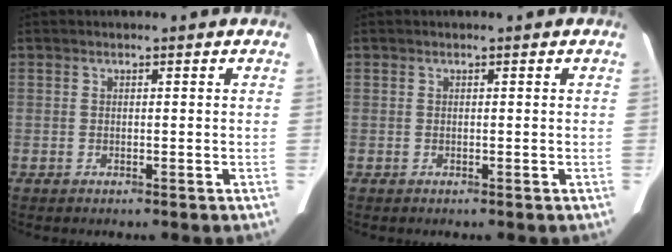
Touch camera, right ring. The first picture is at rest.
{"total": 0.0}